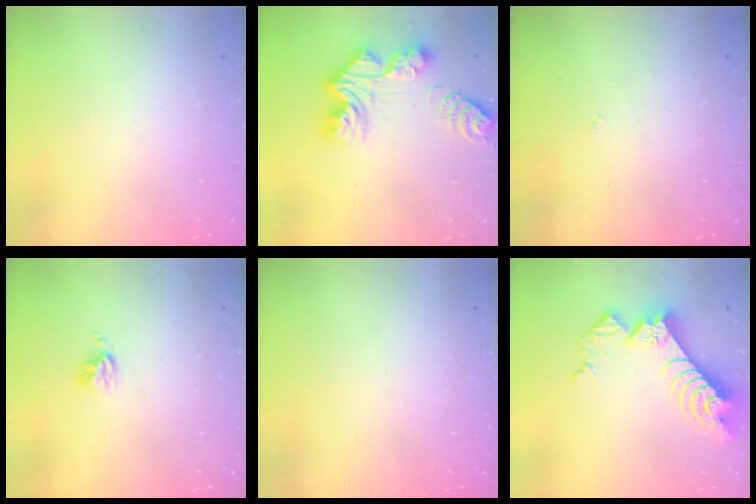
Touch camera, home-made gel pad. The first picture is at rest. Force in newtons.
{"total": 12.0, "press": 12.0, "slide": 1.1}
{"total": 3.0, "press": 3.0, "slide": 0.2}
{"total": 3.8, "press": 3.8, "slide": 0.5}
{"total": 0.0}
{"total": 11.2, "press": 11.1, "slide": 1.4}